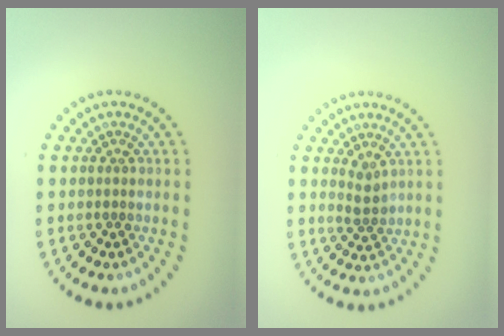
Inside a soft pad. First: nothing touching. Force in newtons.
{"total": 1.6, "press": 1.3, "slide": 1.0}